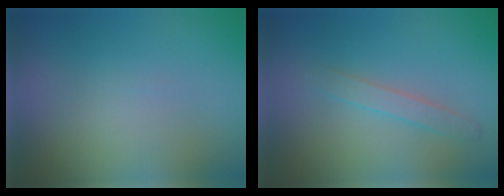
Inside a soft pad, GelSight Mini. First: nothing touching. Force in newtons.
{"total": 1.4, "press": 1.4, "slide": 0.1}